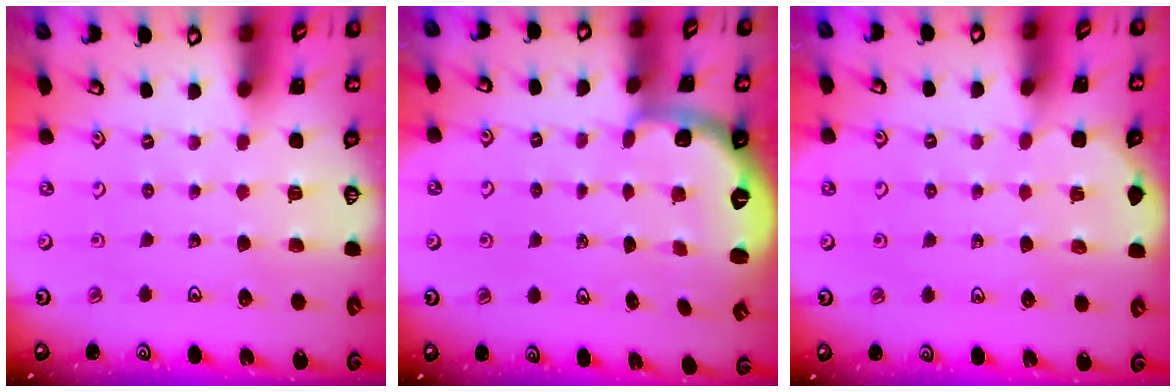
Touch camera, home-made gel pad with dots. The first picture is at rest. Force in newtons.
{"total": 2.7, "press": 1.7, "slide": 2.1}
{"total": 2.7, "press": 2.7, "slide": 0.3}